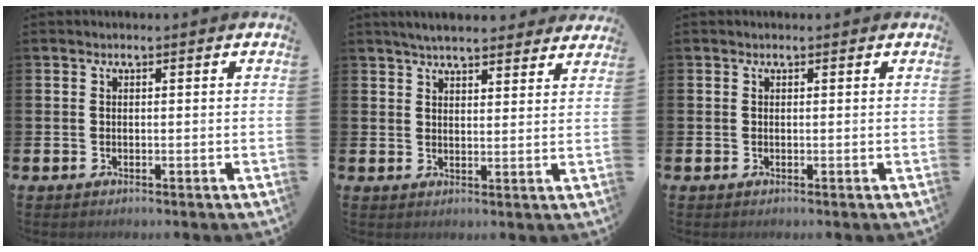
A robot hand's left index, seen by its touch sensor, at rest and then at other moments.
{"total": 5.0, "force": [4.7, 0.8, 1.2], "torque": [-0.034, -0.015, 0.086]}
{"total": 0.0}